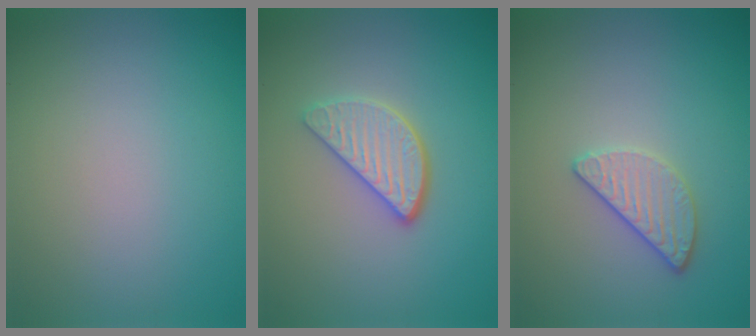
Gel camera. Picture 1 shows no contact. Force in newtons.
{"total": 3.5, "press": 2.9, "slide": 2.0}
{"total": 2.4, "press": 2.2, "slide": 0.9}